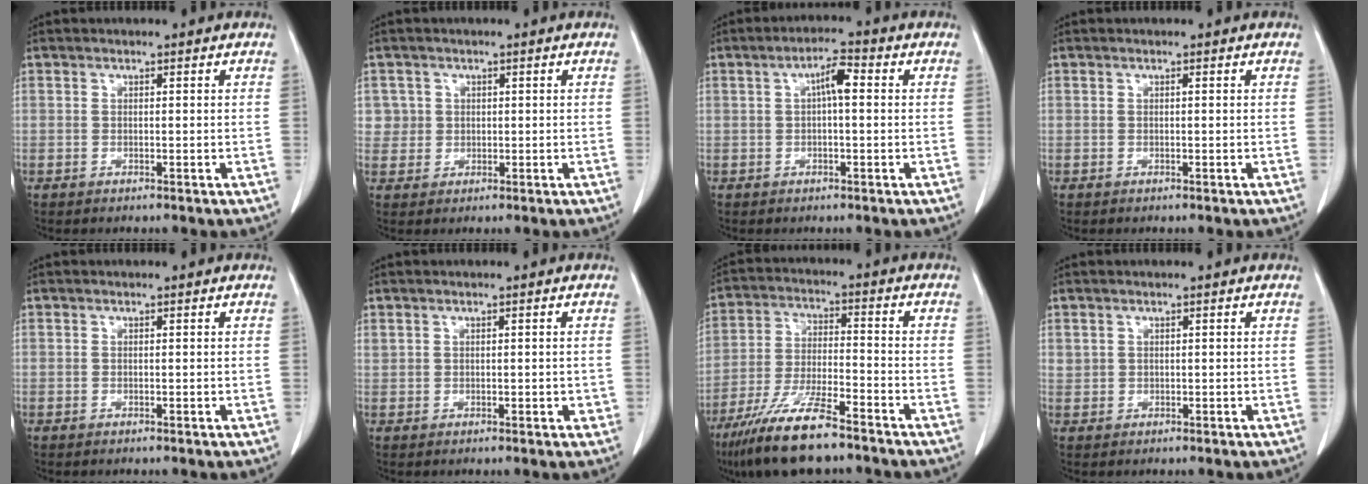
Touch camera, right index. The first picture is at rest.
{"total": 2.9, "force": [0.7, 2.8, -0.3], "torque": [0.025, 0.003, 0.009]}
{"total": 3.9, "force": [0.6, 0.8, 3.8], "torque": [-0.064, 0.010, 0.006]}
{"total": 0.0}
{"total": 0.0}
{"total": 2.1, "force": [0.4, 1.3, 1.6], "torque": [-0.035, 0.012, 0.017]}
{"total": 12.7, "force": [-9.4, 1.9, 8.3], "torque": [-0.161, -0.028, -0.169]}
{"total": 0.9, "force": [0.5, 0.8, 0.1], "torque": [0.007, 0.006, 0.007]}